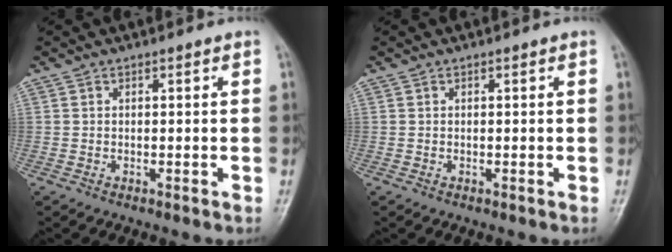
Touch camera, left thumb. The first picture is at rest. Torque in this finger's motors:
{"motor_torque": [-0.02, 0.03, -0.05, -0.01, 0.00]}